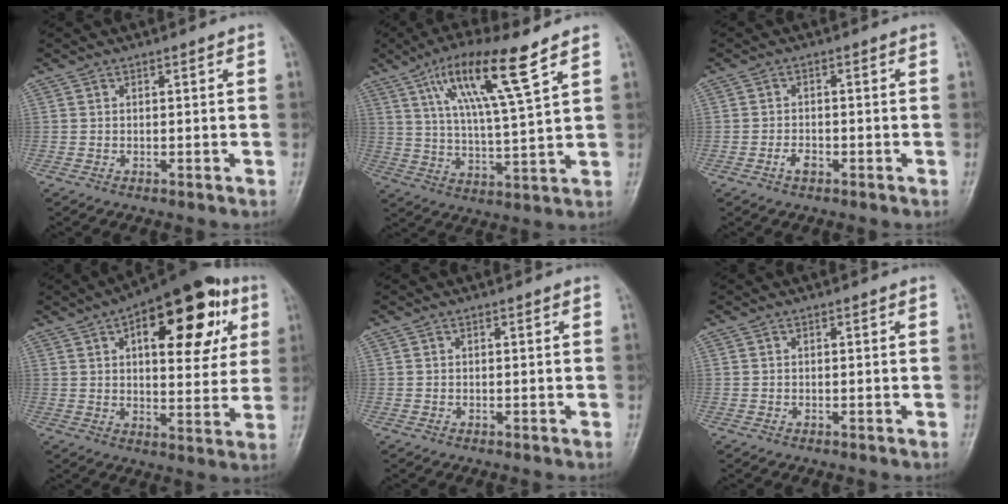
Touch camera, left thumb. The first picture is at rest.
{"total": 14.0, "force": [7.7, 1.7, 11.5], "torque": [-0.211, -0.027, 0.142]}
{"total": 2.2, "force": [-1.2, 1.2, 1.4], "torque": [-0.023, 0.008, -0.023]}
{"total": 21.5, "force": [8.0, 10.0, 17.3], "torque": [-0.192, -0.001, 0.107]}
{"total": 0.0}
{"total": 0.0}